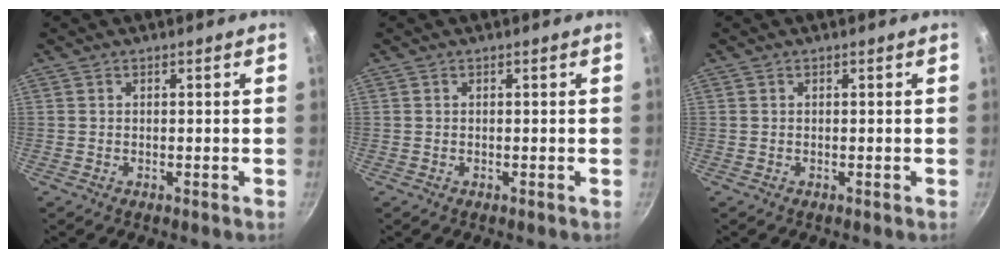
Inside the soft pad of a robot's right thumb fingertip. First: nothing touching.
{"total": 0.0}
{"total": 0.0}